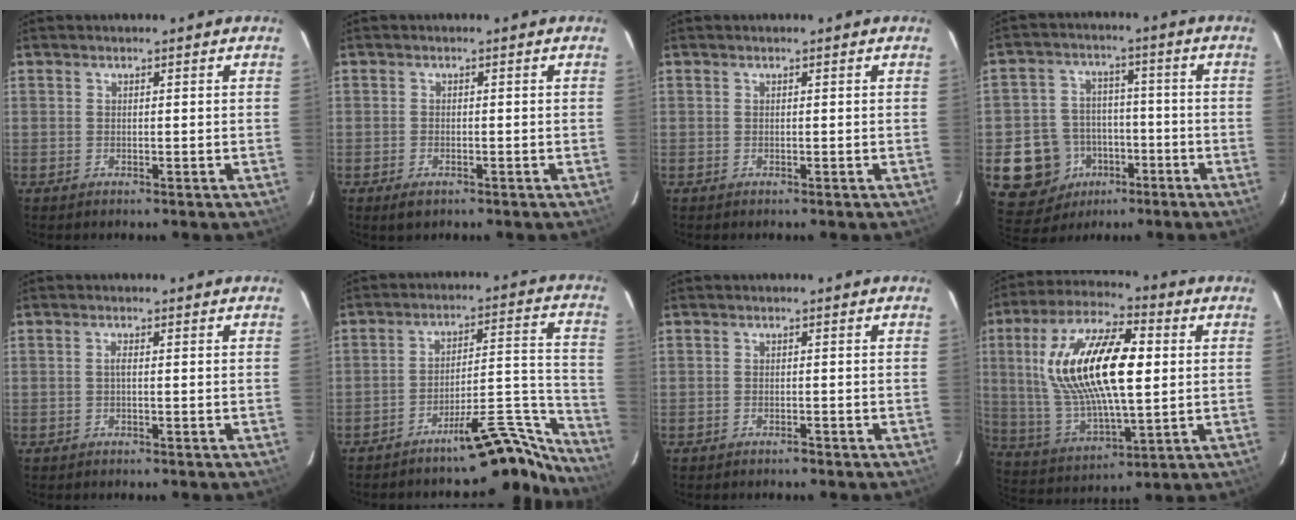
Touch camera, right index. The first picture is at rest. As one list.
[{"total": 2.4, "force": [-1.5, 1.2, 1.4], "torque": [-0.028, -0.006, -0.027]}, {"total": 0.0}, {"total": 12.4, "force": [-4.7, 11.1, 2.9], "torque": [-0.094, 0.031, -0.060]}, {"total": 0.8, "force": [-0.1, 0.1, 0.8], "torque": [-0.016, 0.003, -0.003]}, {"total": 16.2, "force": [-15.3, 2.0, 4.9], "torque": [-0.044, 0.057, -0.219]}, {"total": 0.9, "force": [-0.8, 0.4, 0.4], "torque": [-0.009, 0.002, -0.015]}, {"total": 21.8, "force": [3.7, 8.5, 19.7], "torque": [-0.389, 0.013, 0.076]}]